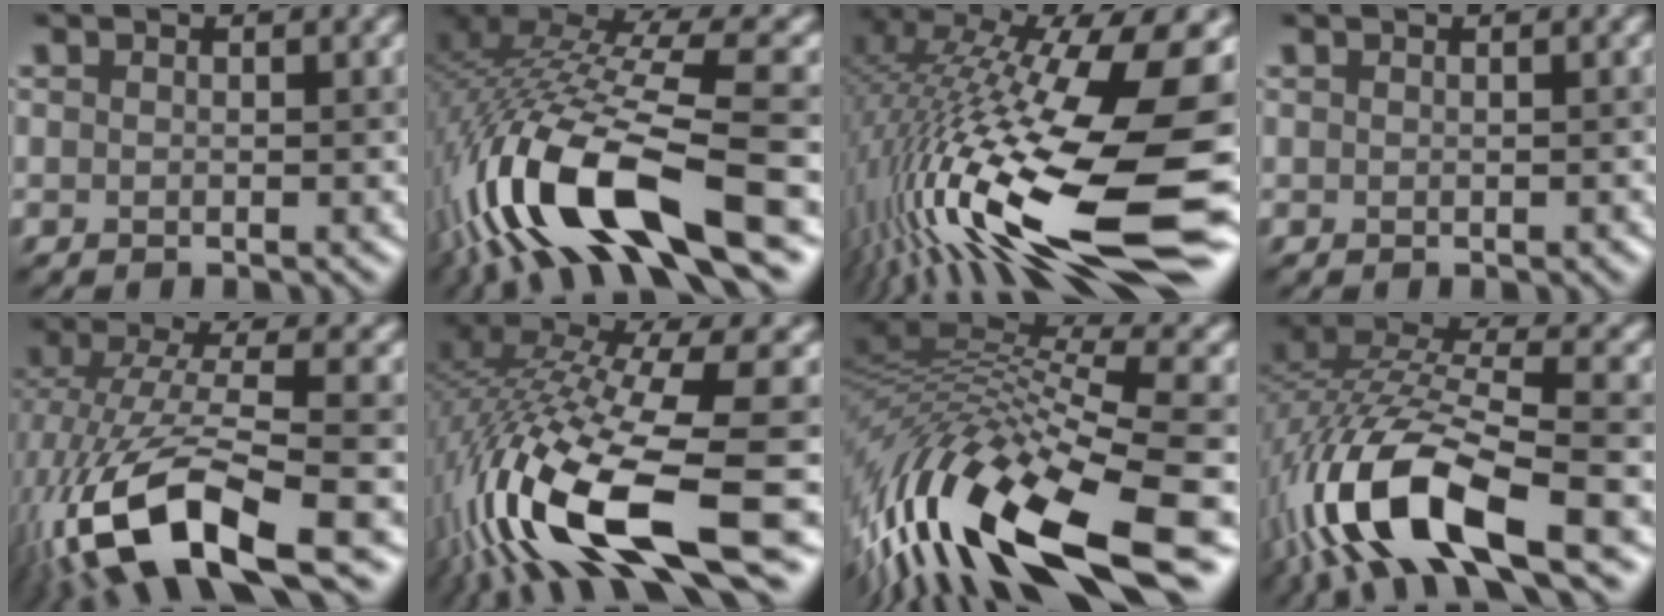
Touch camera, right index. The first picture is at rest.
{"total": 14.4, "force": [-4.2, 4.8, 12.8], "torque": [-0.272, 0.006, -0.065]}
{"total": 19.5, "force": [-2.5, 5.6, 18.5], "torque": [-0.336, -0.011, -0.035]}
{"total": 0.0}
{"total": 11.7, "force": [-4.2, 4.5, 9.9], "torque": [-0.196, 0.003, -0.080]}
{"total": 15.8, "force": [-4.3, 4.2, 14.6], "torque": [-0.295, -0.014, -0.063]}
{"total": 14.7, "force": [-4.7, 4.6, 13.1], "torque": [-0.257, 0.022, -0.077]}
{"total": 13.0, "force": [-6.0, 4.4, 10.6], "torque": [-0.224, 0.000, -0.116]}